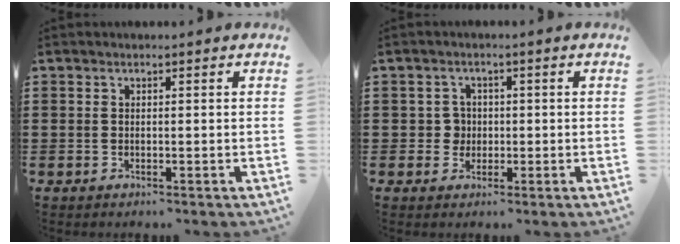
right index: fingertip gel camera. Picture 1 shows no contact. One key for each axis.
{"total": 2.9, "fx": -0.2, "fy": 2.7, "fz": 1.1, "tx": -0.032, "ty": 0.007, "tz": -0.007}